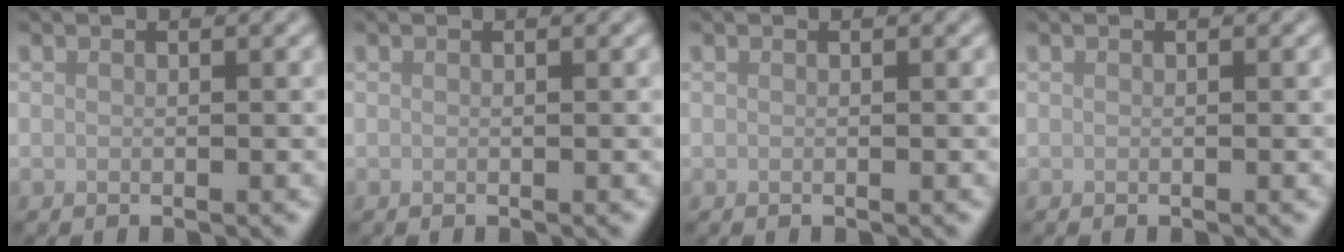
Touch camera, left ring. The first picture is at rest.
{"total": 0.0}
{"total": 0.0}
{"total": 0.0}